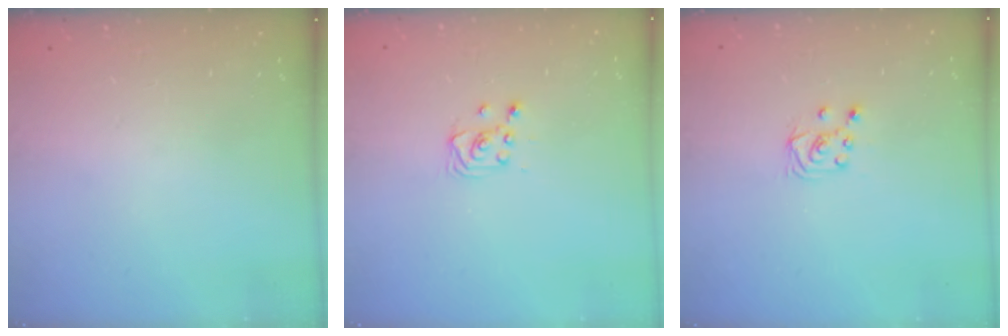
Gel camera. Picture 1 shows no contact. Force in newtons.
{"total": 2.9, "press": 2.9, "slide": 0.4}
{"total": 4.5, "press": 4.5, "slide": 0.5}